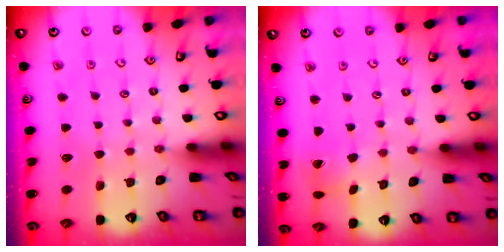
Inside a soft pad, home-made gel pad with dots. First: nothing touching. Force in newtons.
{"total": 2.9, "press": 2.8, "slide": 0.4}